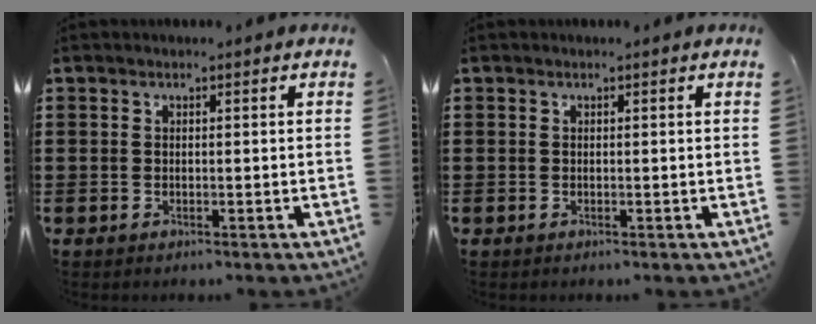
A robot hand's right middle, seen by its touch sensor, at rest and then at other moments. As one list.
[{"total": 0.0}]